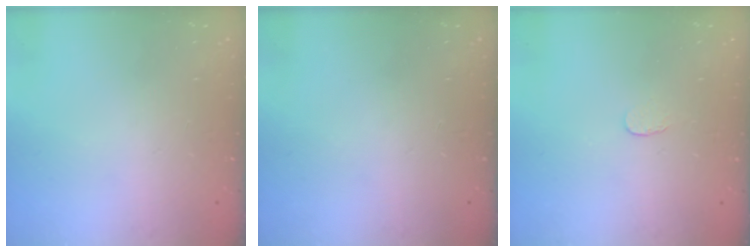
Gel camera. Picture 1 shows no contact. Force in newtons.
{"total": 0.0}
{"total": 2.6, "press": 2.6, "slide": 0.2}